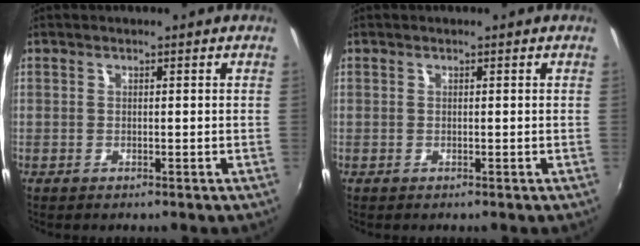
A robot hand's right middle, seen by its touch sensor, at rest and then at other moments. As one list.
[{"total": 0.0}]